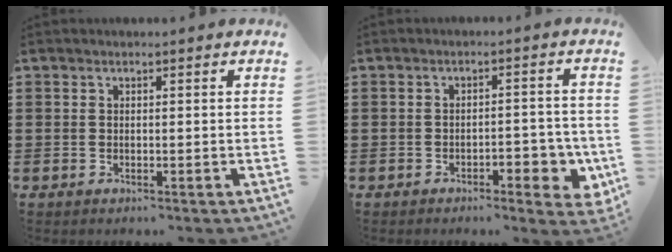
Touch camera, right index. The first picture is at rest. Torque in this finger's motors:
{"motor_torque": [0.32, -0.29, 0.20, 0.03]}